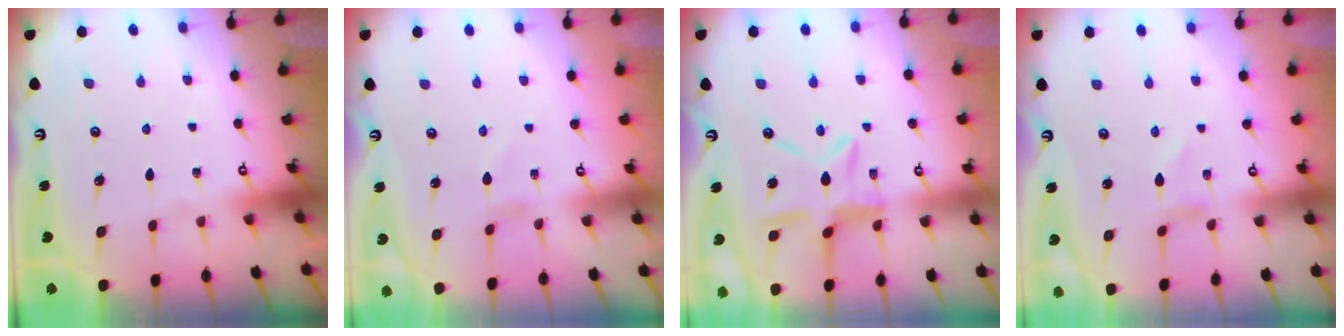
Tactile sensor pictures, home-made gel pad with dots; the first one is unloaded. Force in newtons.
{"total": 1.1, "press": 1.1, "slide": 0.1}
{"total": 10.7, "press": 10.7, "slide": 1.1}
{"total": 0.8, "press": 0.8, "slide": 0.1}